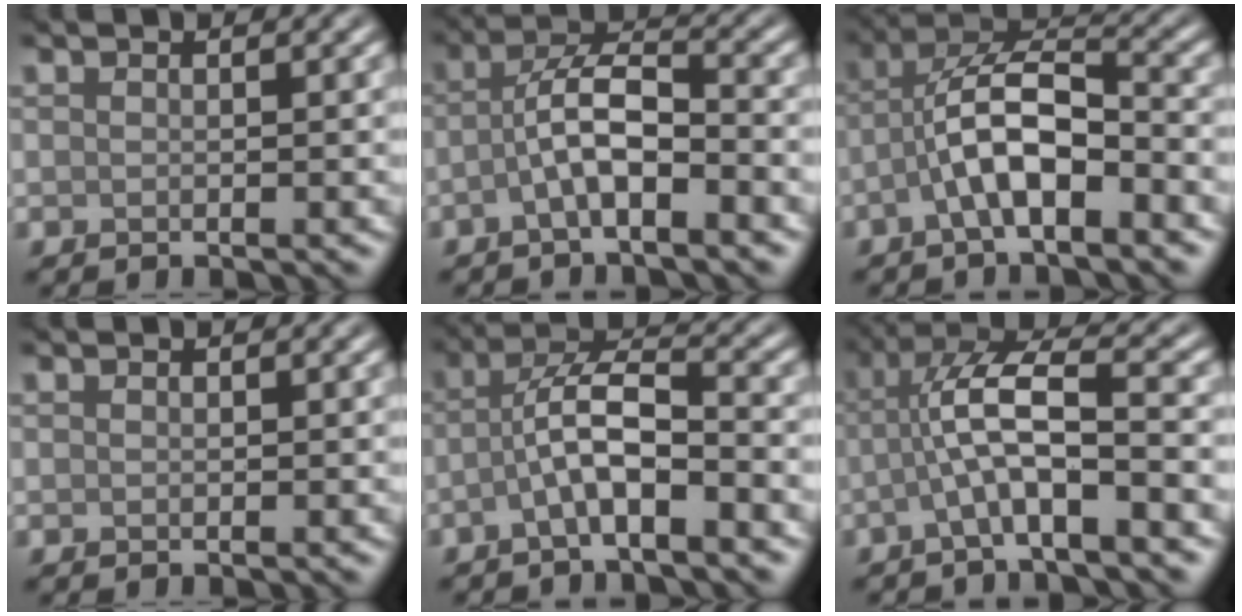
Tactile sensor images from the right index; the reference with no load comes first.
{"total": 4.5, "force": [-1.5, 1.2, 4.1], "torque": [-0.077, 0.014, -0.036]}
{"total": 6.1, "force": [-2.3, 2.0, 5.3], "torque": [-0.101, 0.018, -0.045]}
{"total": 0.0}
{"total": 5.0, "force": [-1.8, 1.1, 4.5], "torque": [-0.085, 0.016, -0.040]}
{"total": 6.2, "force": [-1.5, 1.2, 5.9], "torque": [-0.110, 0.021, -0.035]}